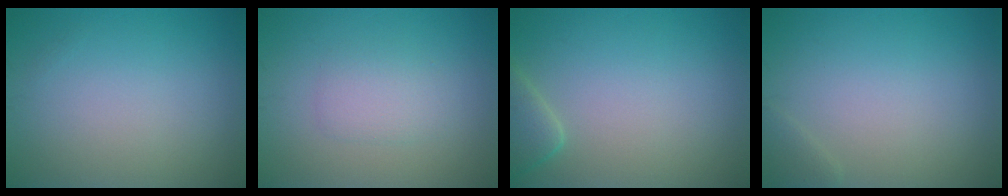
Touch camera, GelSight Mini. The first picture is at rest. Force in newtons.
{"total": 1.9, "press": 1.9, "slide": 0.0}
{"total": 2.3, "press": 2.2, "slide": 0.4}
{"total": 0.8, "press": 0.8, "slide": 0.1}